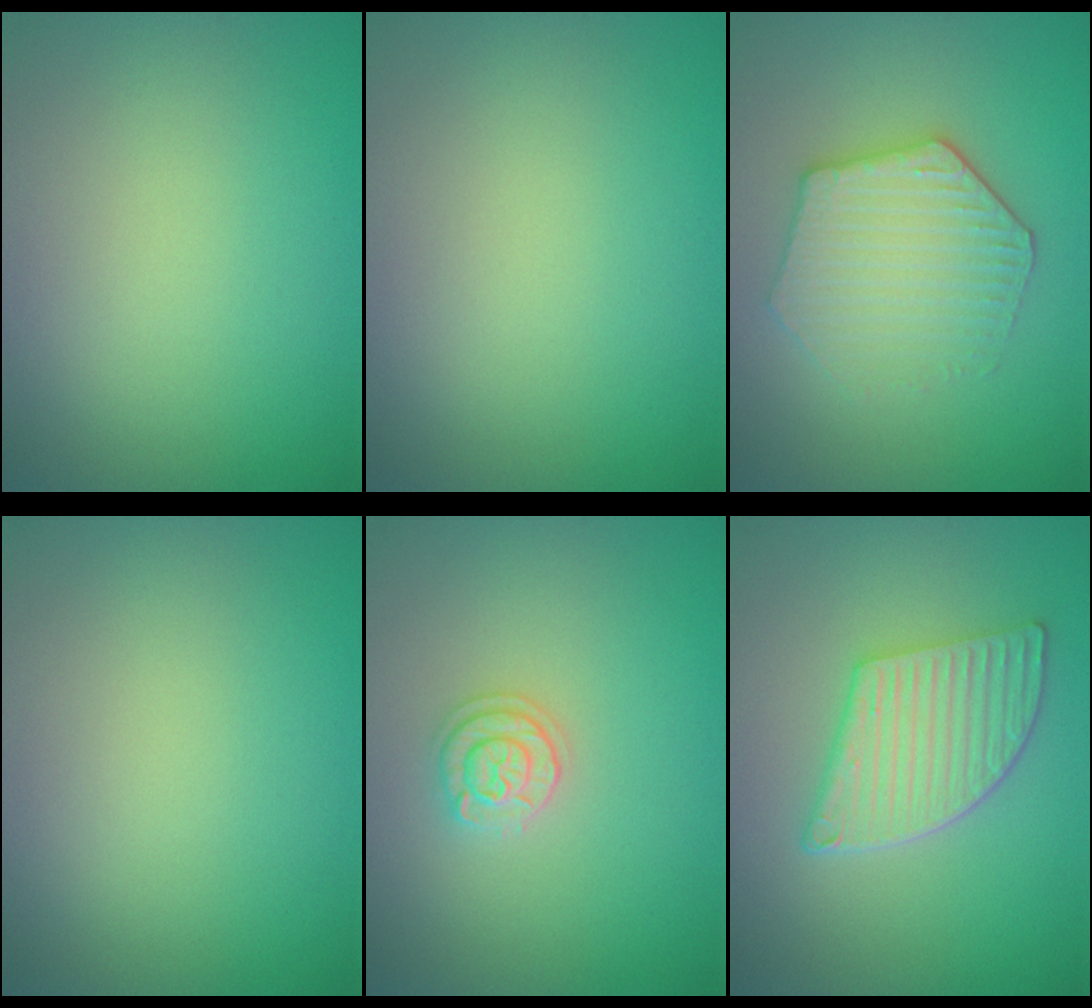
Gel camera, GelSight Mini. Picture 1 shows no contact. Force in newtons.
{"total": 0.0}
{"total": 4.2, "press": 3.9, "slide": 1.5}
{"total": 0.0}
{"total": 1.9, "press": 1.9, "slide": 0.2}
{"total": 5.1, "press": 4.2, "slide": 3.0}